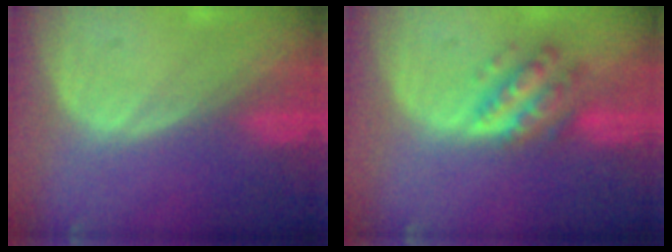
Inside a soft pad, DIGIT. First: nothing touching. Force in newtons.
{"total": 6.1, "press": 6.1, "slide": 0.4}